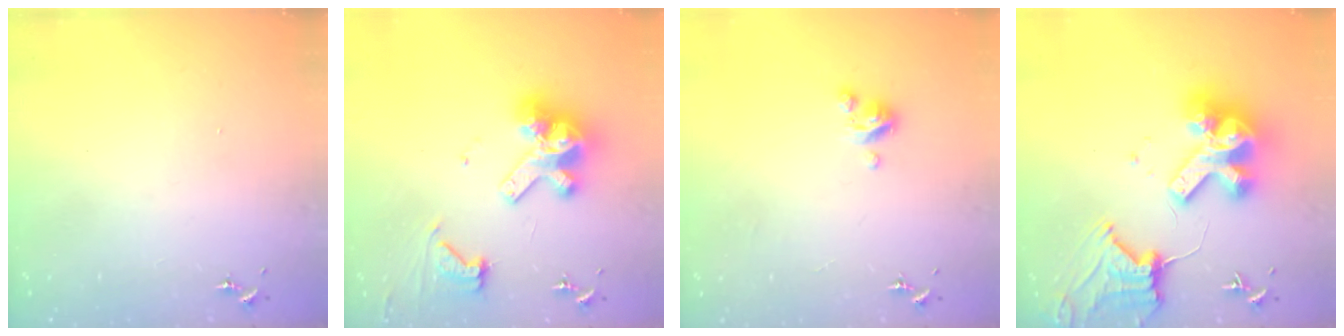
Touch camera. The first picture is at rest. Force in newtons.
{"total": 15.1, "press": 15.0, "slide": 1.8}
{"total": 4.8, "press": 4.8, "slide": 0.3}
{"total": 20.8, "press": 20.7, "slide": 2.7}